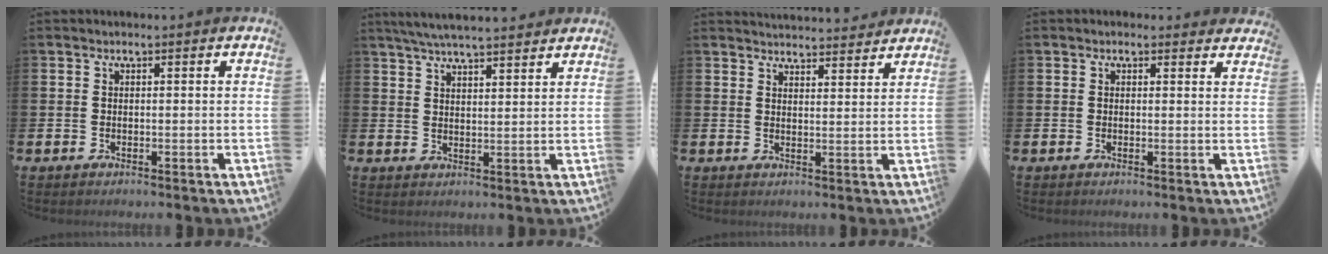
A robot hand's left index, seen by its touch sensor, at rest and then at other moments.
{"total": 5.3, "force": [5.1, 0.3, 1.5], "torque": [-0.045, -0.015, 0.093]}
{"total": 3.9, "force": [3.8, 0.3, -0.1], "torque": [-0.001, -0.025, 0.069]}
{"total": 0.8, "force": [0.7, 0.4, 0.1], "torque": [0.007, 0.000, 0.011]}